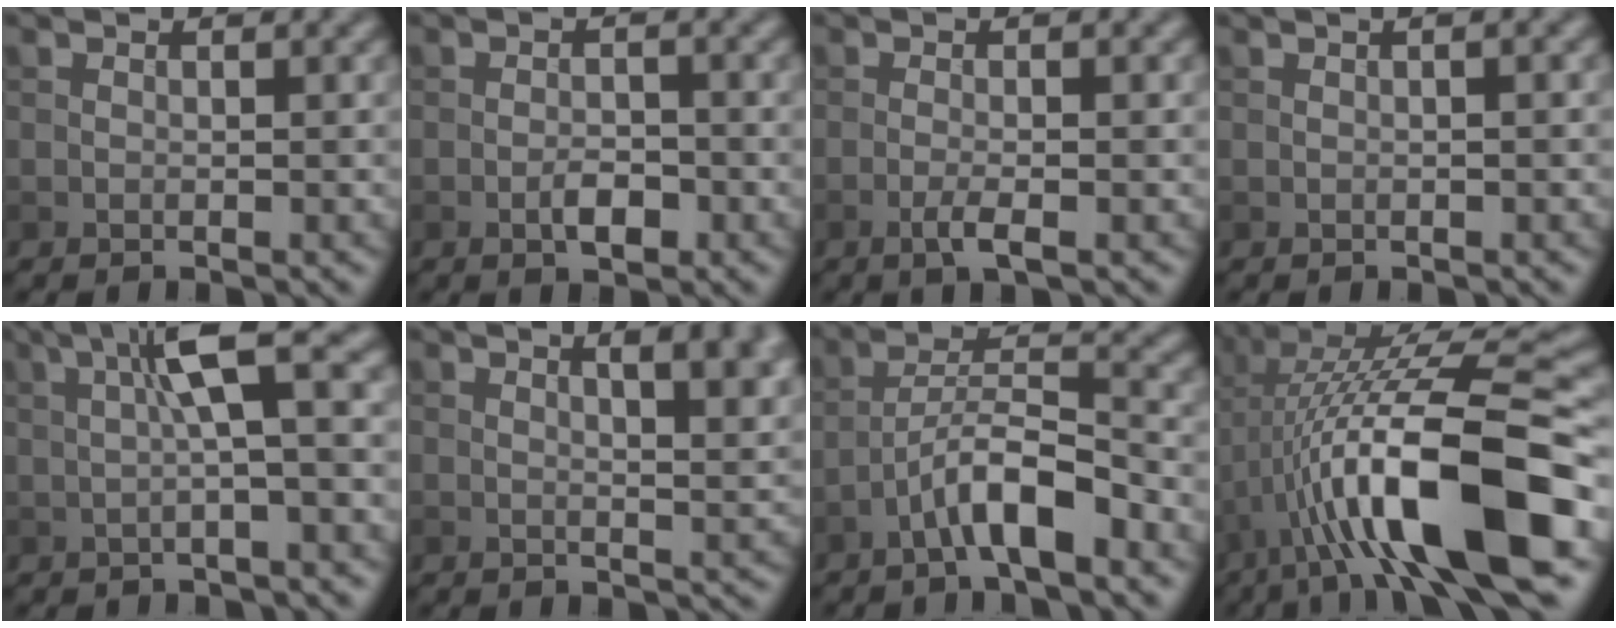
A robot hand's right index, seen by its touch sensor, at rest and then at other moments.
{"total": 2.4, "force": [-1.0, 1.0, 1.9], "torque": [-0.031, 0.002, -0.020]}
{"total": 2.5, "force": [-0.9, 0.5, 2.2], "torque": [-0.040, 0.002, -0.022]}
{"total": 2.0, "force": [0.6, 0.6, 1.8], "torque": [-0.023, 0.000, 0.003]}
{"total": 5.8, "force": [1.3, 0.8, 5.6], "torque": [-0.096, 0.019, 0.018]}
{"total": 8.5, "force": [3.3, 3.7, 6.9], "torque": [-0.043, 0.034, 0.029]}
{"total": 5.6, "force": [-3.2, 1.3, 4.4], "torque": [-0.077, 0.017, -0.060]}
{"total": 14.3, "force": [-3.5, 3.5, 13.5], "torque": [-0.228, 0.019, -0.054]}